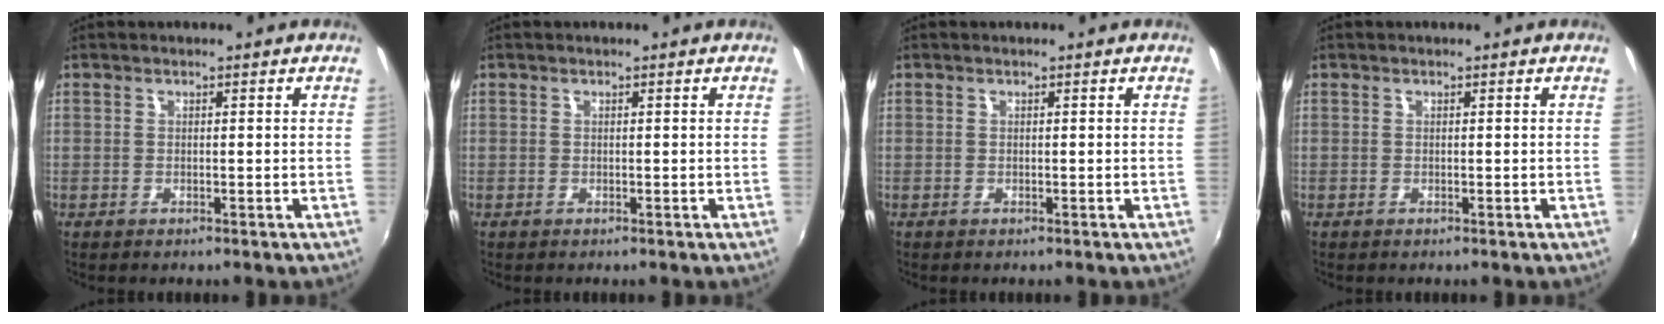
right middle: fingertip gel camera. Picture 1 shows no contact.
{"total": 0.0}
{"total": 0.0}
{"total": 0.0}